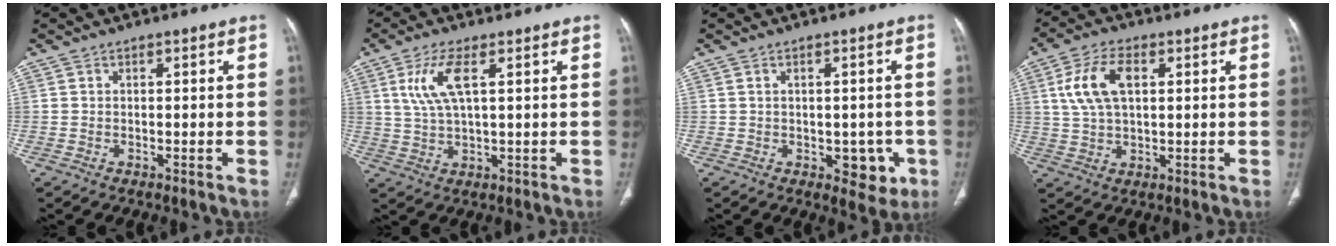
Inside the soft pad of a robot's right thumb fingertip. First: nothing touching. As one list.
[{"total": 7.3, "force": [2.5, 2.3, 6.5], "torque": [-0.151, -0.004, 0.056]}, {"total": 5.9, "force": [-1.7, 3.6, 4.3], "torque": [-0.022, 0.003, -0.014]}, {"total": 9.5, "force": [2.5, 5.2, 7.6], "torque": [-0.155, 0.009, 0.050]}]